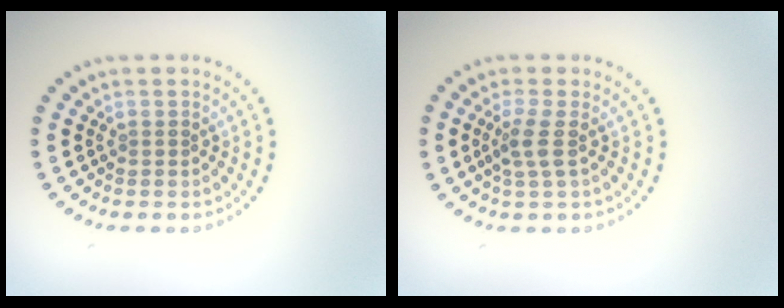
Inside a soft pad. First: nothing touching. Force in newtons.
{"total": 2.1, "press": 1.6, "slide": 1.3}